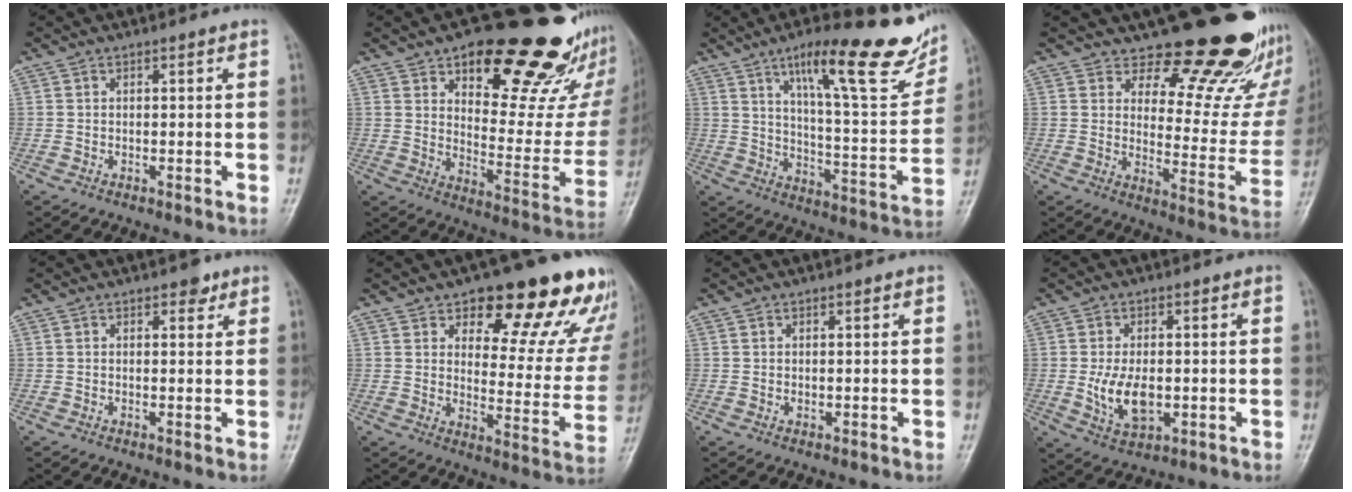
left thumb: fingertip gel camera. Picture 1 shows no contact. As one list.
[{"total": 27.3, "force": [17.1, 11.1, 18.2], "torque": [-0.192, -0.084, 0.240]}, {"total": 23.0, "force": [13.8, 5.4, 17.6], "torque": [-0.214, -0.050, 0.207]}, {"total": 18.8, "force": [15.4, 7.0, 8.1], "torque": [-0.042, -0.135, 0.189]}, {"total": 2.3, "force": [1.5, 1.3, 1.2], "torque": [-0.002, -0.006, 0.017]}, {"total": 20.3, "force": [13.6, 8.0, 12.7], "torque": [-0.105, -0.078, 0.173]}, {"total": 0.8, "force": [0.3, 0.6, 0.4], "torque": [-0.003, -0.001, 0.004]}, {"total": 8.0, "force": [-0.8, 4.7, 6.4], "torque": [-0.109, -0.012, -0.007]}]